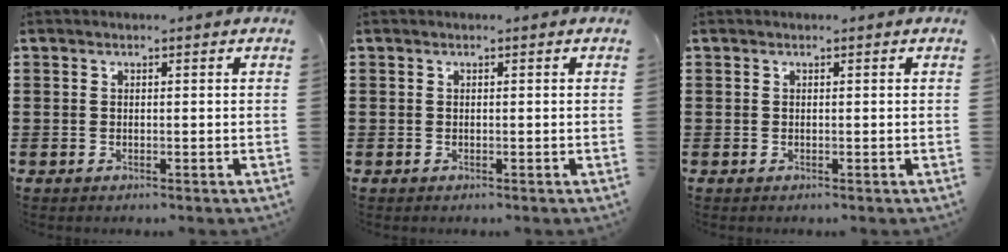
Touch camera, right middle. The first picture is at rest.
{"total": 0.0}
{"total": 0.0}